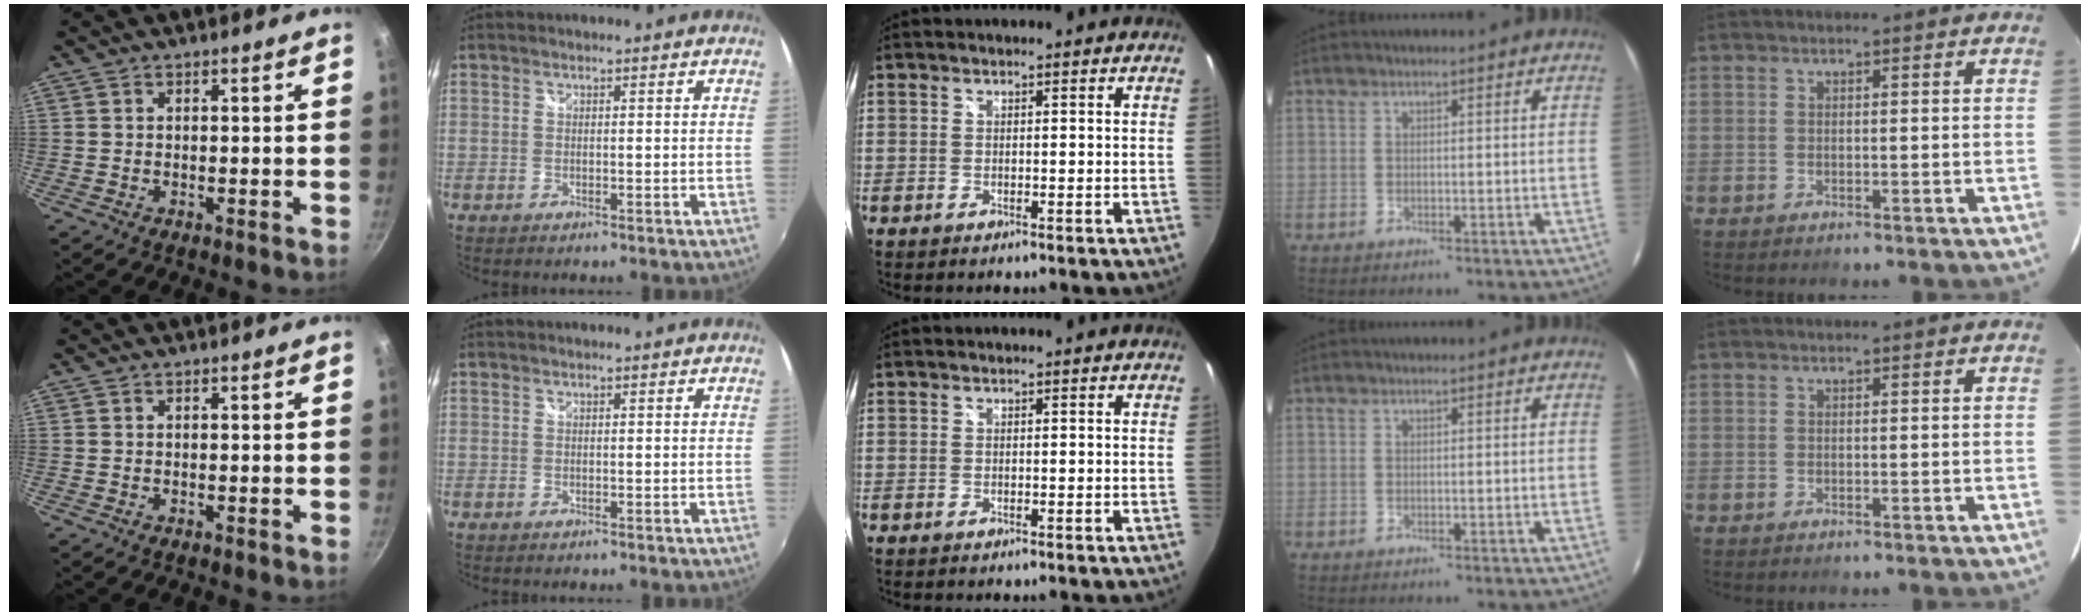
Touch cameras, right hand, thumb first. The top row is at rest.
{}